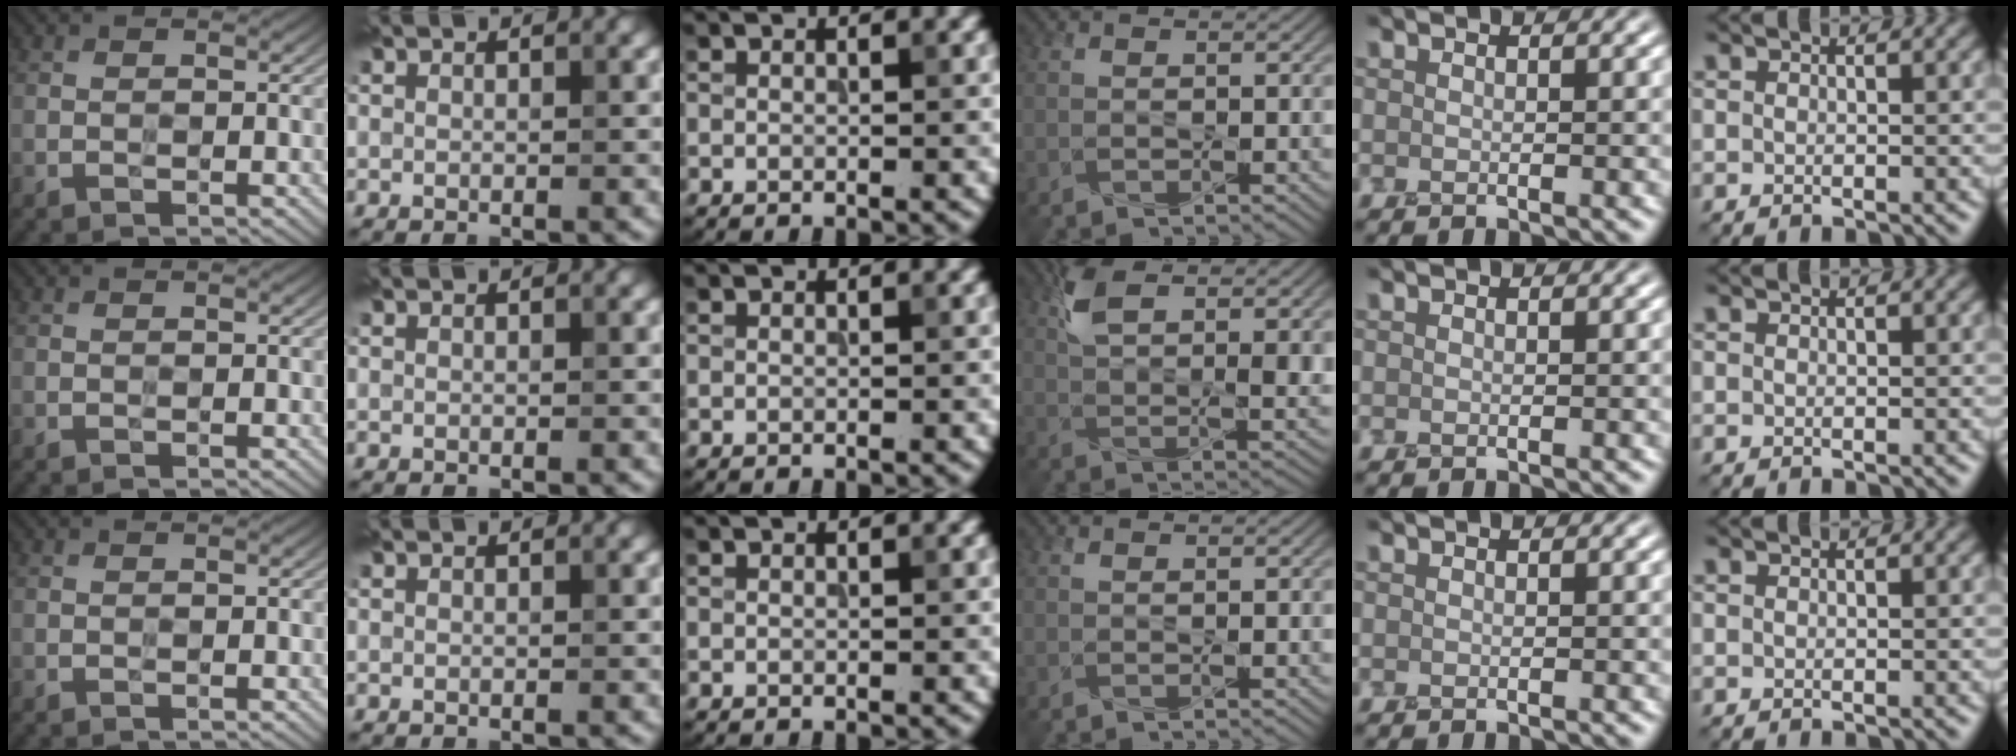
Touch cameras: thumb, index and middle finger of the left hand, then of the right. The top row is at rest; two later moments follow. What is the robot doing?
{"motion": "squeeze", "object": "paper clamp"}